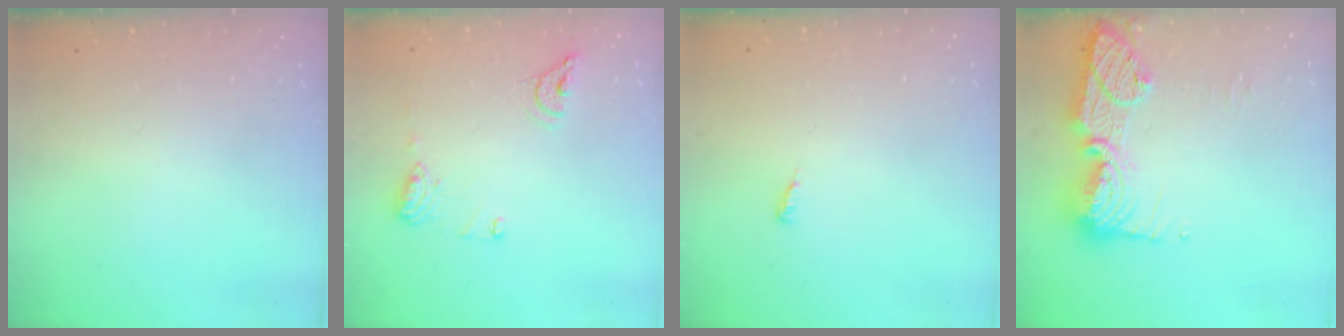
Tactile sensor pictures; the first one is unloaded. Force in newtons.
{"total": 9.1, "press": 9.1, "slide": 1.1}
{"total": 3.5, "press": 3.5, "slide": 0.3}
{"total": 16.5, "press": 16.4, "slide": 1.2}